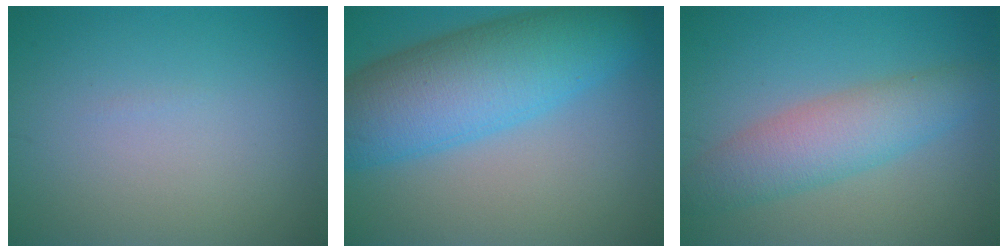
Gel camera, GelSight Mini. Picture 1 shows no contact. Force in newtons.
{"total": 10.3, "press": 10.3, "slide": 0.2}
{"total": 5.0, "press": 5.0, "slide": 0.1}